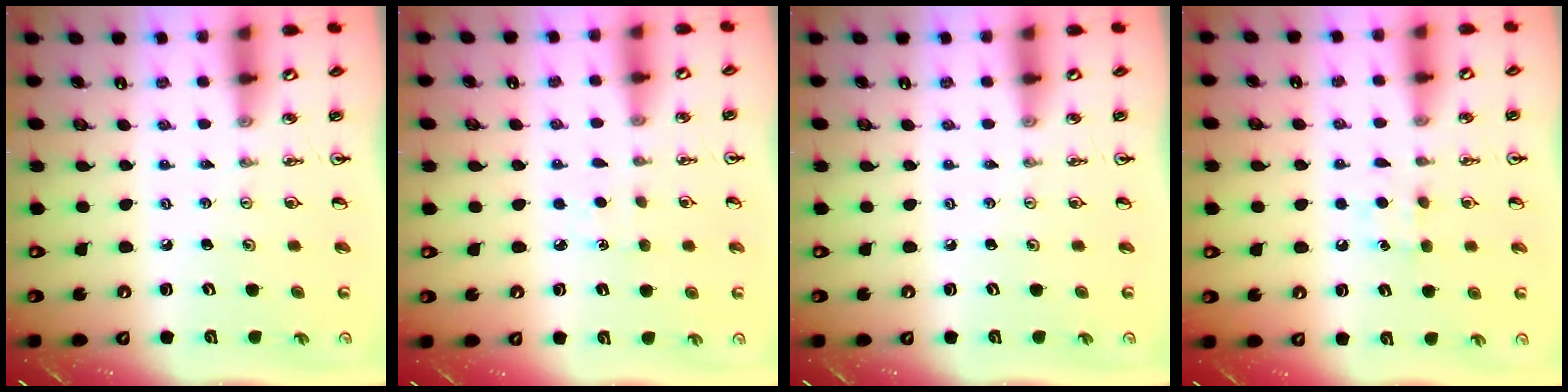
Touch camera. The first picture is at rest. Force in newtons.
{"total": 2.9, "press": 2.9, "slide": 0.4}
{"total": 0.0}
{"total": 5.0, "press": 4.9, "slide": 0.7}